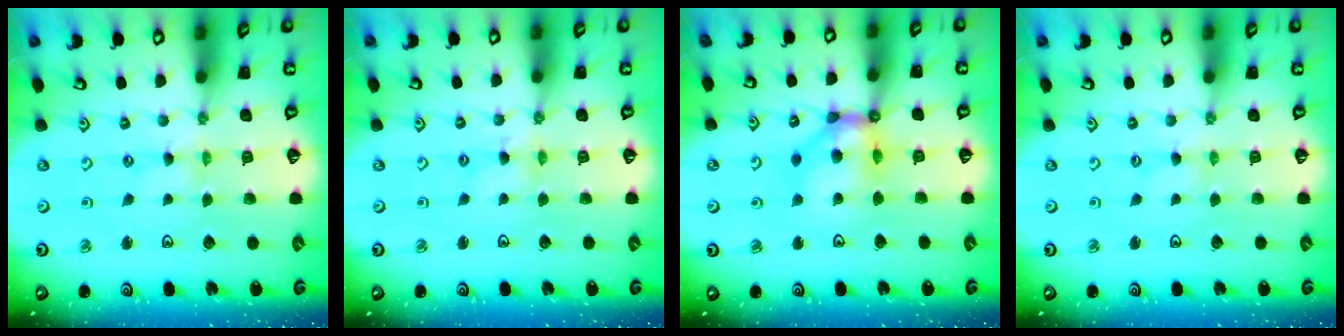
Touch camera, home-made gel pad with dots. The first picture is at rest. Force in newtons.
{"total": 2.3, "press": 2.3, "slide": 0.3}
{"total": 11.9, "press": 11.8, "slide": 1.7}
{"total": 0.0}